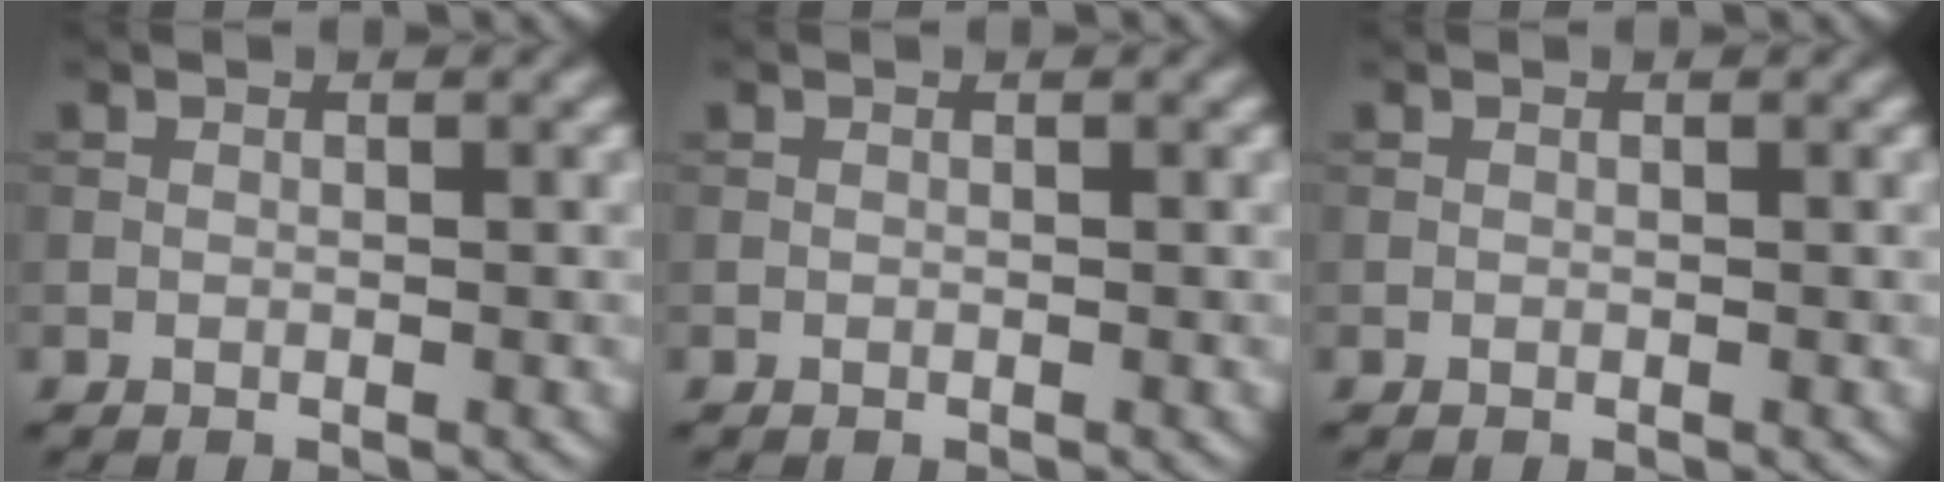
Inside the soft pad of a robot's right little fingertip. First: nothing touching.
{"total": 0.0}
{"total": 0.0}